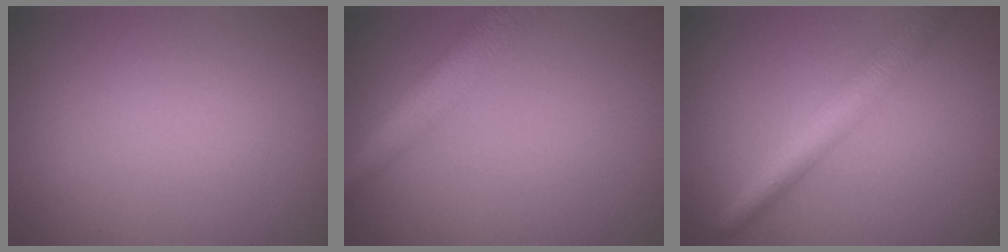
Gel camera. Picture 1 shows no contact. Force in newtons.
{"total": 5.2, "press": 5.2, "slide": 0.3}
{"total": 4.2, "press": 4.2, "slide": 0.1}